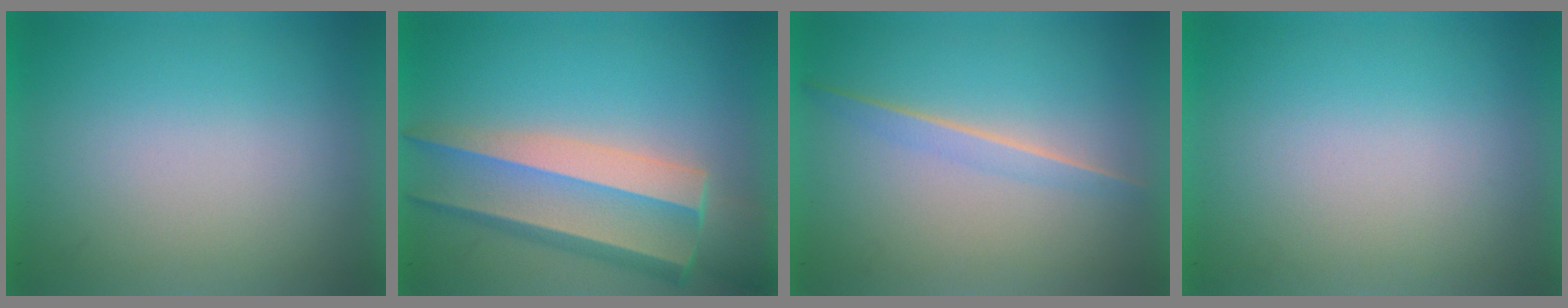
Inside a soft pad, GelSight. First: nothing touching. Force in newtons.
{"total": 7.7}
{"total": 1.3}
{"total": 0.0}